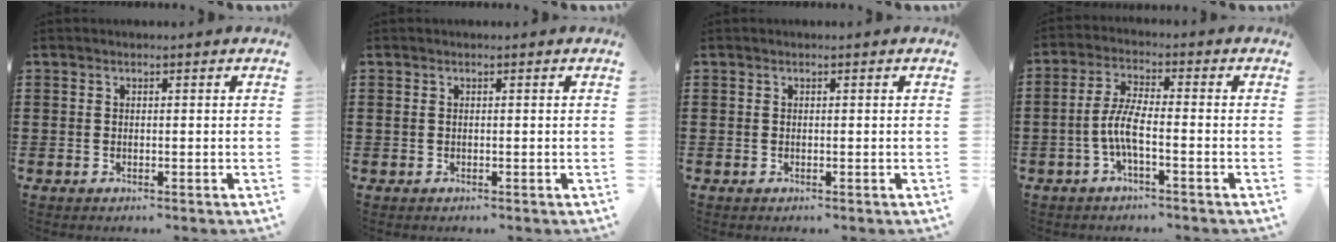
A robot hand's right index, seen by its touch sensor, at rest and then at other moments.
{"total": 0.0}
{"total": 0.0}
{"total": 5.5, "force": [-1.9, 1.2, 4.9], "torque": [-0.122, -0.010, -0.046]}